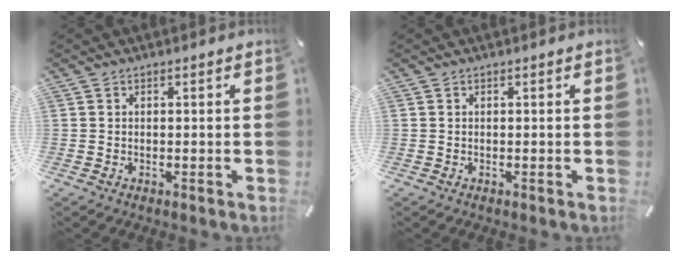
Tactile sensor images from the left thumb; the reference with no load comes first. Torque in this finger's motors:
{"motor_torque": [-0.11, -0.03, 0.01, 0.07, 0.00]}